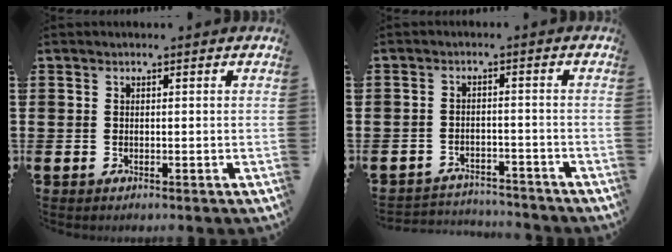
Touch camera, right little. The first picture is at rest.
{"total": 2.8, "force": [-2.8, 0.3, -0.2], "torque": [-0.004, 0.002, -0.060]}